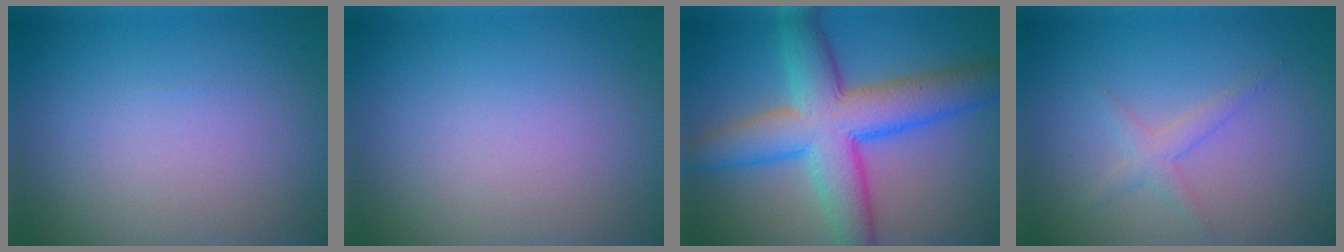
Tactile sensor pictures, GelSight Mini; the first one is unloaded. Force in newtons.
{"total": 0.0}
{"total": 9.5, "press": 9.5, "slide": 0.3}
{"total": 1.6, "press": 1.6, "slide": 0.1}